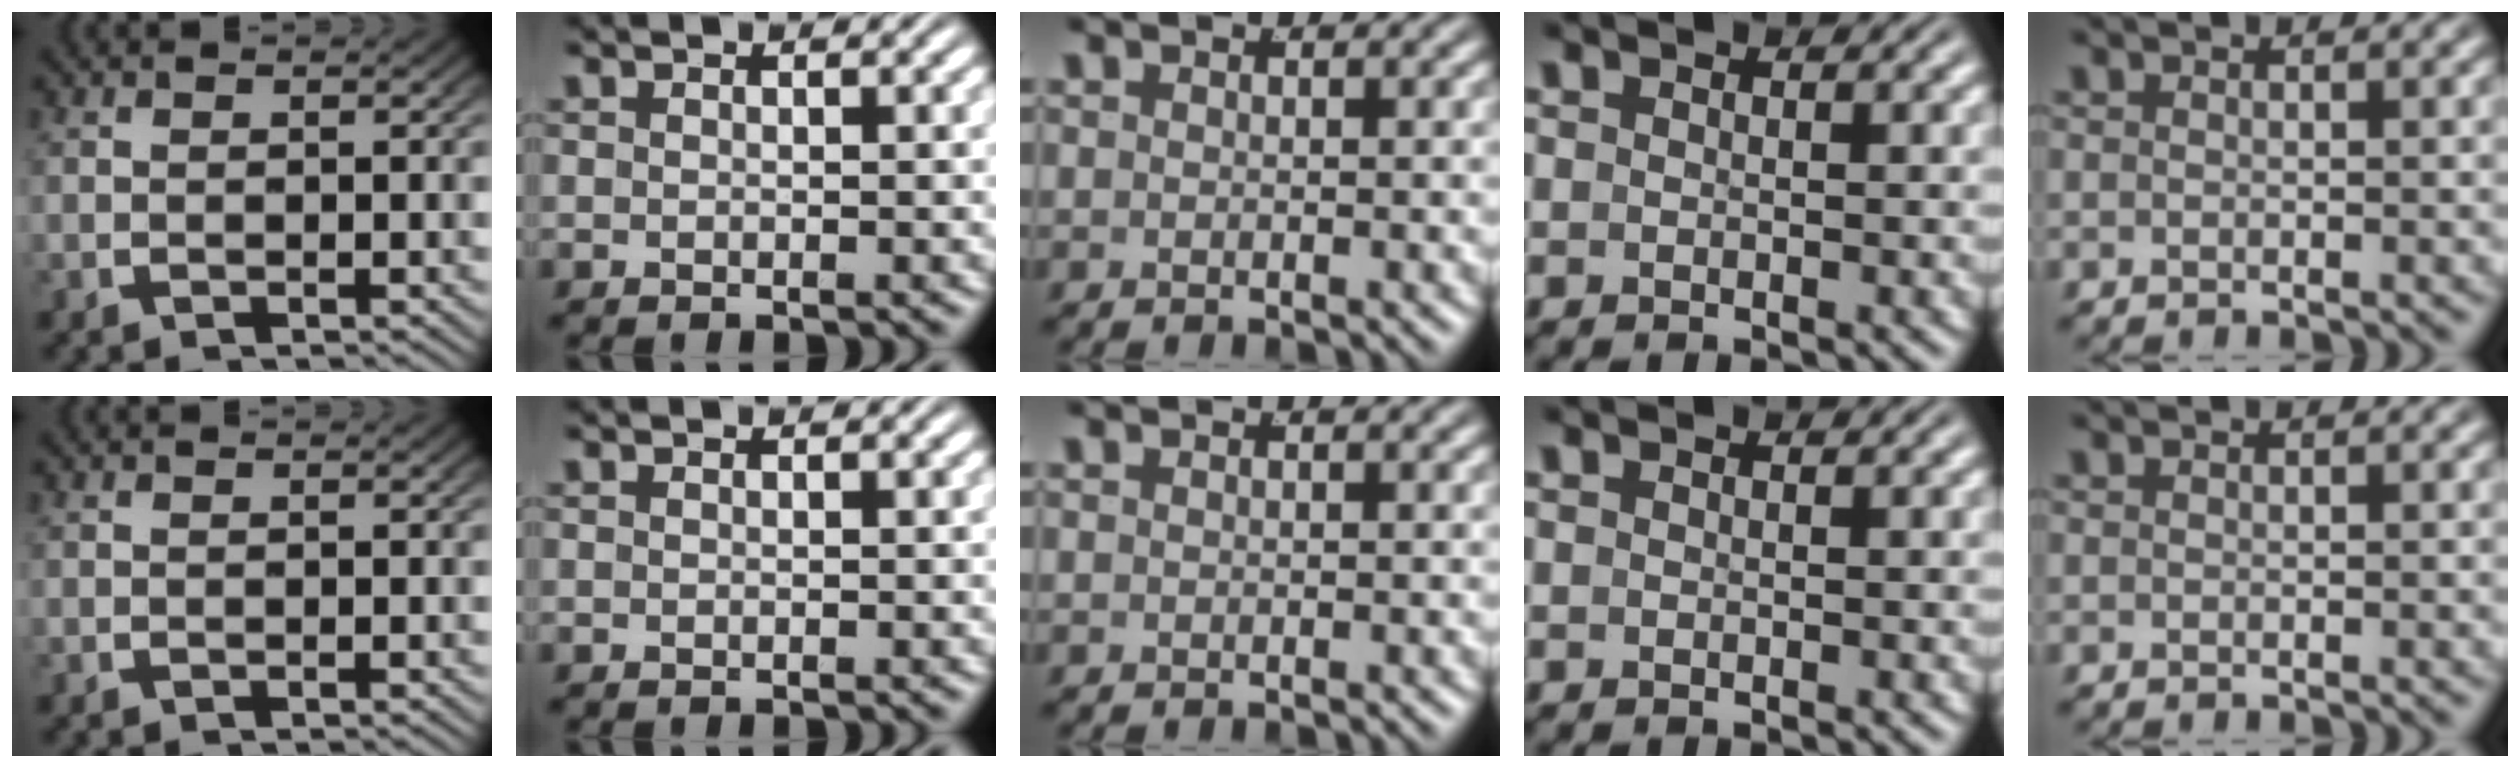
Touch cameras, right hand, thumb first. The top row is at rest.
{}